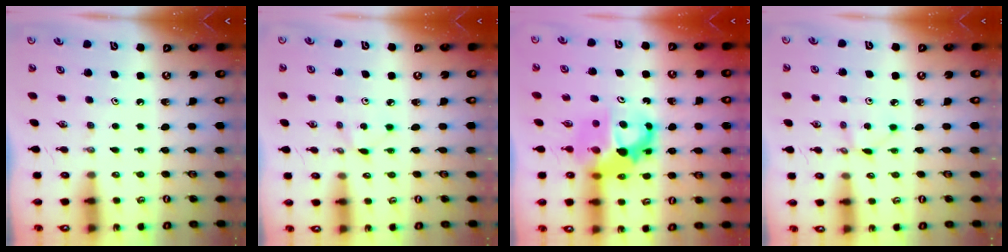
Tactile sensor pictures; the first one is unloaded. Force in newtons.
{"total": 2.9, "press": 2.8, "slide": 0.4}
{"total": 7.8, "press": 7.8, "slide": 0.6}
{"total": 2.2, "press": 2.2, "slide": 0.3}